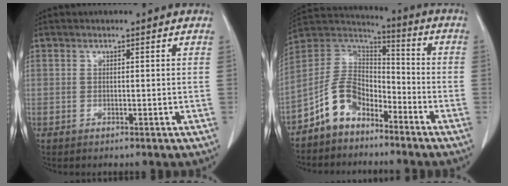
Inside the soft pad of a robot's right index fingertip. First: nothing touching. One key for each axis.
{"total": 9.7, "fx": -6.3, "fy": 5.7, "fz": 4.7, "tx": -0.100, "ty": 0.033, "tz": -0.127}